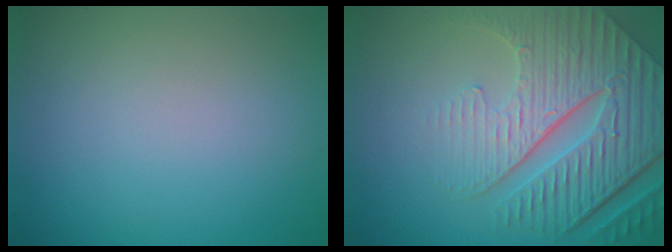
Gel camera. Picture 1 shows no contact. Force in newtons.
{"total": 9.0, "press": 6.2, "slide": 6.5}